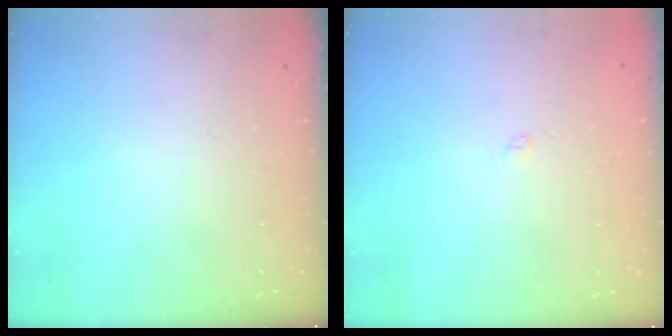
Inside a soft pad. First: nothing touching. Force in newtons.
{"total": 2.2, "press": 2.2, "slide": 0.2}